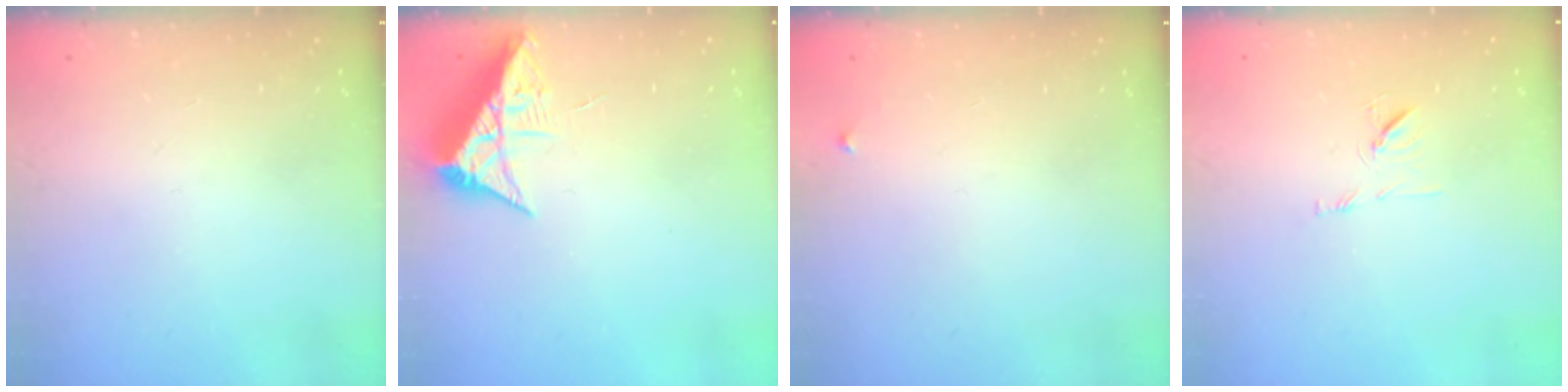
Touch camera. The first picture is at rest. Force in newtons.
{"total": 8.4, "press": 8.4, "slide": 0.5}
{"total": 3.3, "press": 3.3, "slide": 0.5}
{"total": 7.5, "press": 7.4, "slide": 0.6}